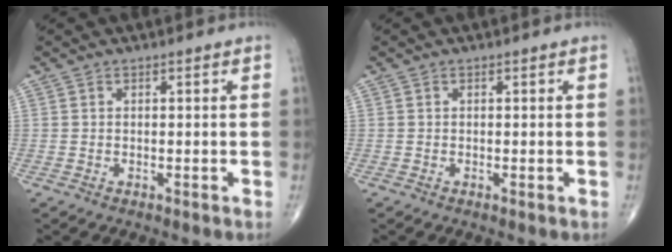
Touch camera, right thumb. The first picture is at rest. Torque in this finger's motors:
{"motor_torque": [1.26, 0.31, -0.08, -0.16, 0.02]}